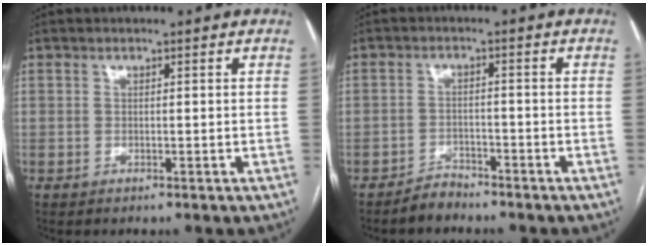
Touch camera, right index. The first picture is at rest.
{"total": 2.7, "force": [-2.6, 1.0, 0.0], "torque": [0.002, 0.001, -0.045]}